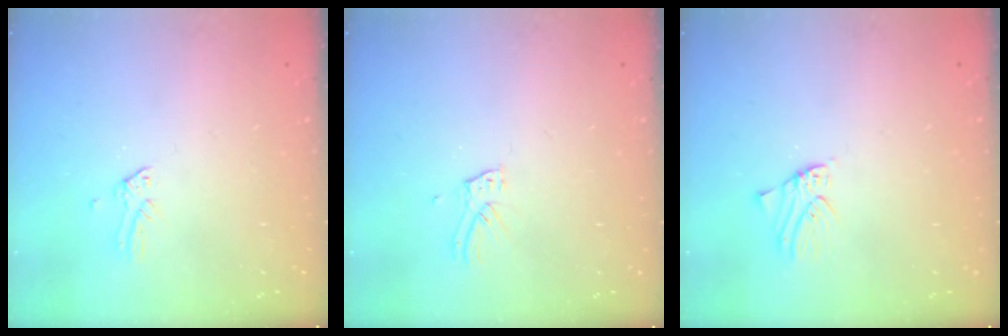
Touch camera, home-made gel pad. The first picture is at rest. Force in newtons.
{"total": 5.4, "press": 5.3, "slide": 0.5}
{"total": 1.1, "press": 1.1, "slide": 0.1}